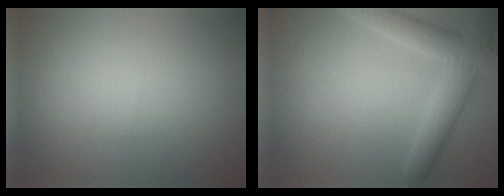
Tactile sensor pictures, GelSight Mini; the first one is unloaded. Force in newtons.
{"total": 4.7, "press": 4.7, "slide": 0.4}